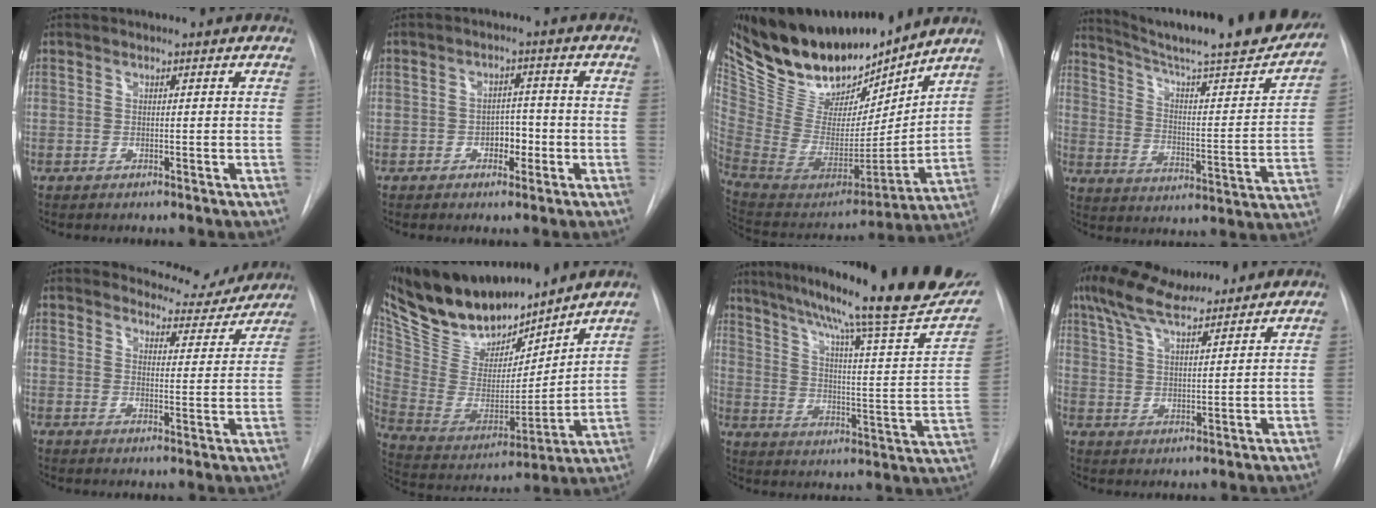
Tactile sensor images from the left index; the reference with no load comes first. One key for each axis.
{"total": 3.3, "fx": -1.3, "fy": 2.1, "fz": 2.2, "tx": -0.024, "ty": 0.008, "tz": -0.019}
{"total": 24.0, "fx": 20.0, "fy": 7.6, "fz": 10.9, "tx": -0.207, "ty": -0.015, "tz": 0.352}
{"total": 27.2, "fx": 23.9, "fy": 2.1, "fz": 12.7, "tx": -0.198, "ty": -0.057, "tz": 0.323}
{"total": 7.6, "fx": 7.3, "fy": 2.0, "fz": -0.3, "tx": 0.013, "ty": -0.018, "tz": 0.086}
{"total": 21.2, "fx": 18.4, "fy": 5.6, "fz": 9.0, "tx": -0.170, "ty": -0.007, "tz": 0.333}
{"total": 29.7, "fx": 24.2, "fy": 1.3, "fz": 17.3, "tx": -0.250, "ty": -0.054, "tz": 0.316}
{"total": 10.9, "fx": 9.0, "fy": 1.8, "fz": 5.9, "tx": -0.113, "ty": 0.031, "tz": 0.161}